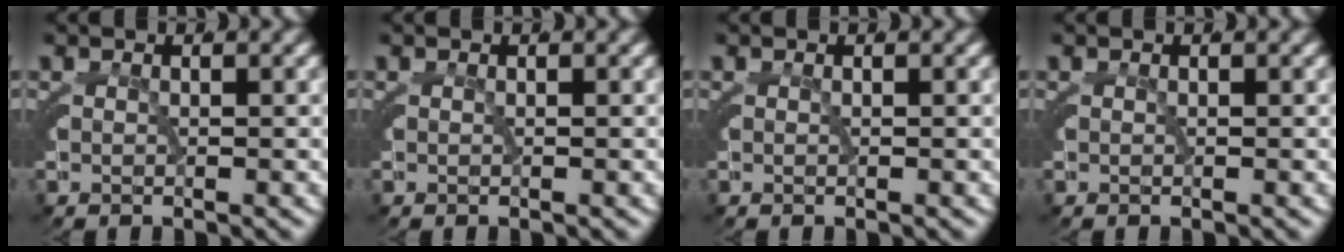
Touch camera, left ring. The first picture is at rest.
{"total": 0.0}
{"total": 0.0}
{"total": 0.0}